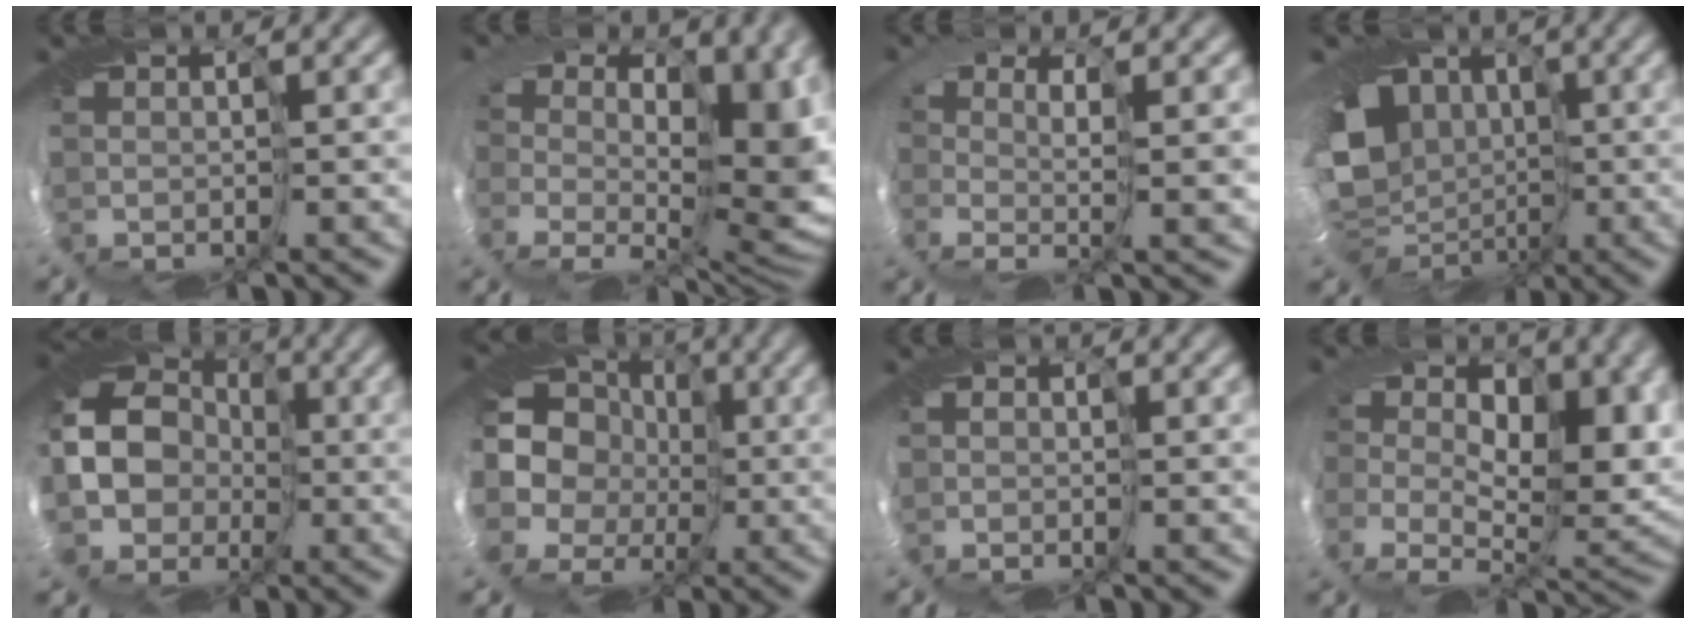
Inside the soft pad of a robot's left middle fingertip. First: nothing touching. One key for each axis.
{"total": 9.1, "fx": 0.7, "fy": 6.4, "fz": 6.4, "tx": -0.084, "ty": -0.061, "tz": 0.022}
{"total": 1.2, "fx": 0.0, "fy": -0.8, "fz": 0.9, "tx": -0.001, "ty": -0.014, "tz": -0.011}
{"total": 10.8, "fx": -1.2, "fy": 9.0, "fz": 5.8, "tx": -0.077, "ty": -0.029, "tz": -0.034}
{"total": 12.2, "fx": -2.6, "fy": 10.9, "fz": 4.9, "tx": -0.107, "ty": -0.013, "tz": -0.084}
{"total": 13.4, "fx": 1.2, "fy": 12.3, "fz": 5.3, "tx": -0.127, "ty": 0.001, "tz": -0.027}
{"total": 1.1, "fx": -0.6, "fy": 0.9, "fz": 0.0, "tx": 0.009, "ty": -0.002, "tz": -0.013}
{"total": 8.8, "fx": 0.8, "fy": 5.8, "fz": 6.6, "tx": -0.083, "ty": -0.039, "tz": 0.012}